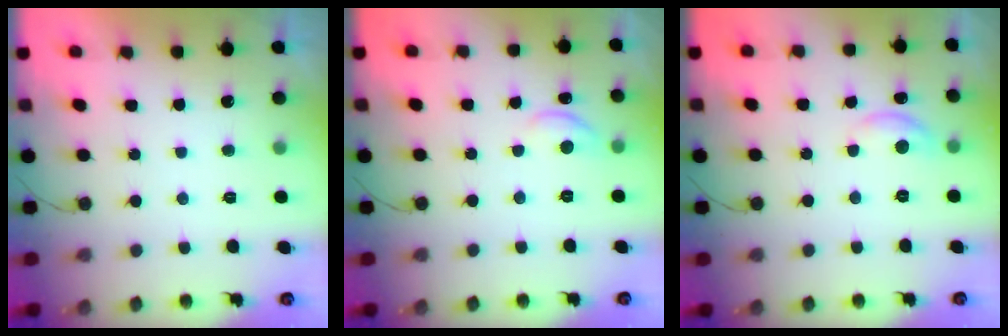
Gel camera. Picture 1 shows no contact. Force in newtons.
{"total": 7.5, "press": 7.5, "slide": 0.7}
{"total": 6.8, "press": 6.8, "slide": 0.5}